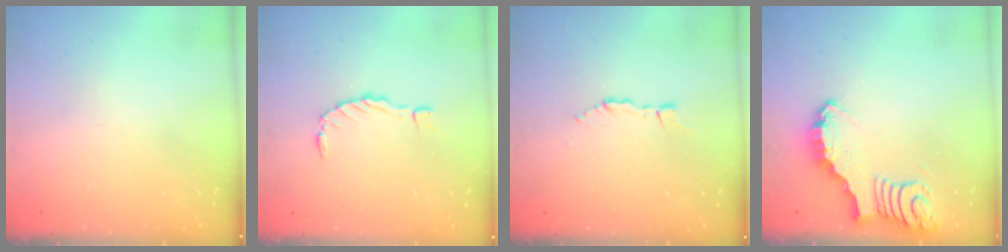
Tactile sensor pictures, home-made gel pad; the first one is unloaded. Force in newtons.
{"total": 0.0}
{"total": 2.2, "press": 2.2, "slide": 0.3}
{"total": 3.6, "press": 3.6, "slide": 0.1}